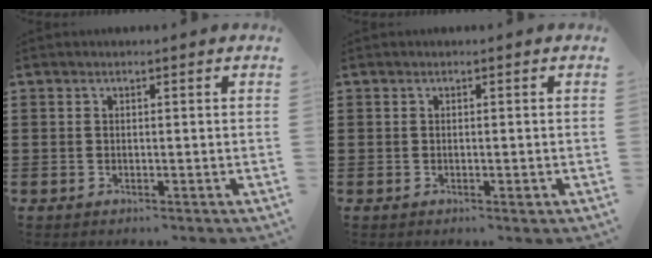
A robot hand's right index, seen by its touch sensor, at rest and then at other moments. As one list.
[{"total": 0.9, "force": [-0.3, 0.1, 0.9], "torque": [-0.016, -0.006, -0.003]}]